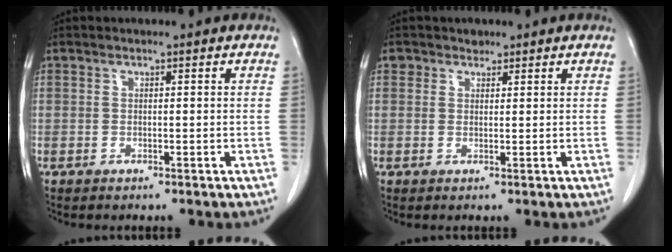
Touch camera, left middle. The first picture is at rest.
{"total": 1.6, "force": [1.0, 1.2, -0.1], "torque": [0.009, -0.001, 0.011]}